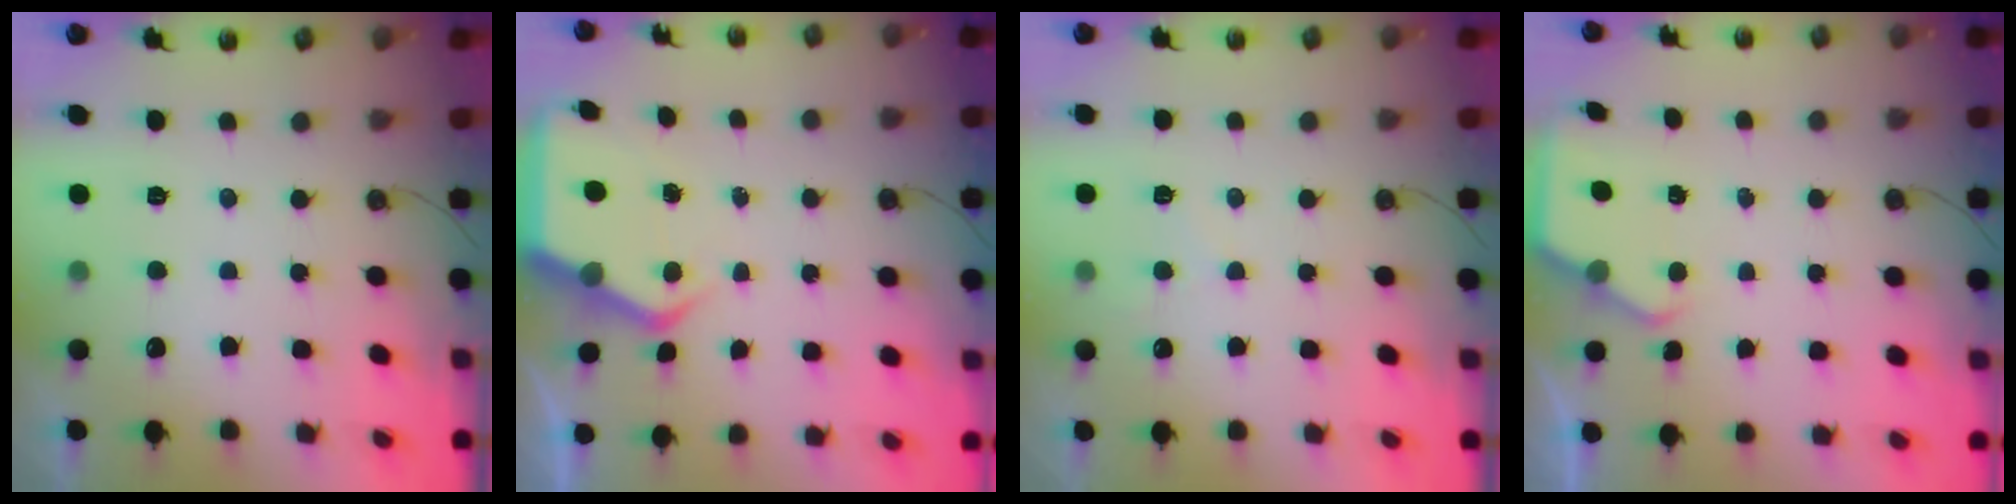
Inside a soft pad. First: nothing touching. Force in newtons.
{"total": 5.5, "press": 5.4, "slide": 0.4}
{"total": 4.8, "press": 4.8, "slide": 0.5}
{"total": 3.0, "press": 2.9, "slide": 0.5}